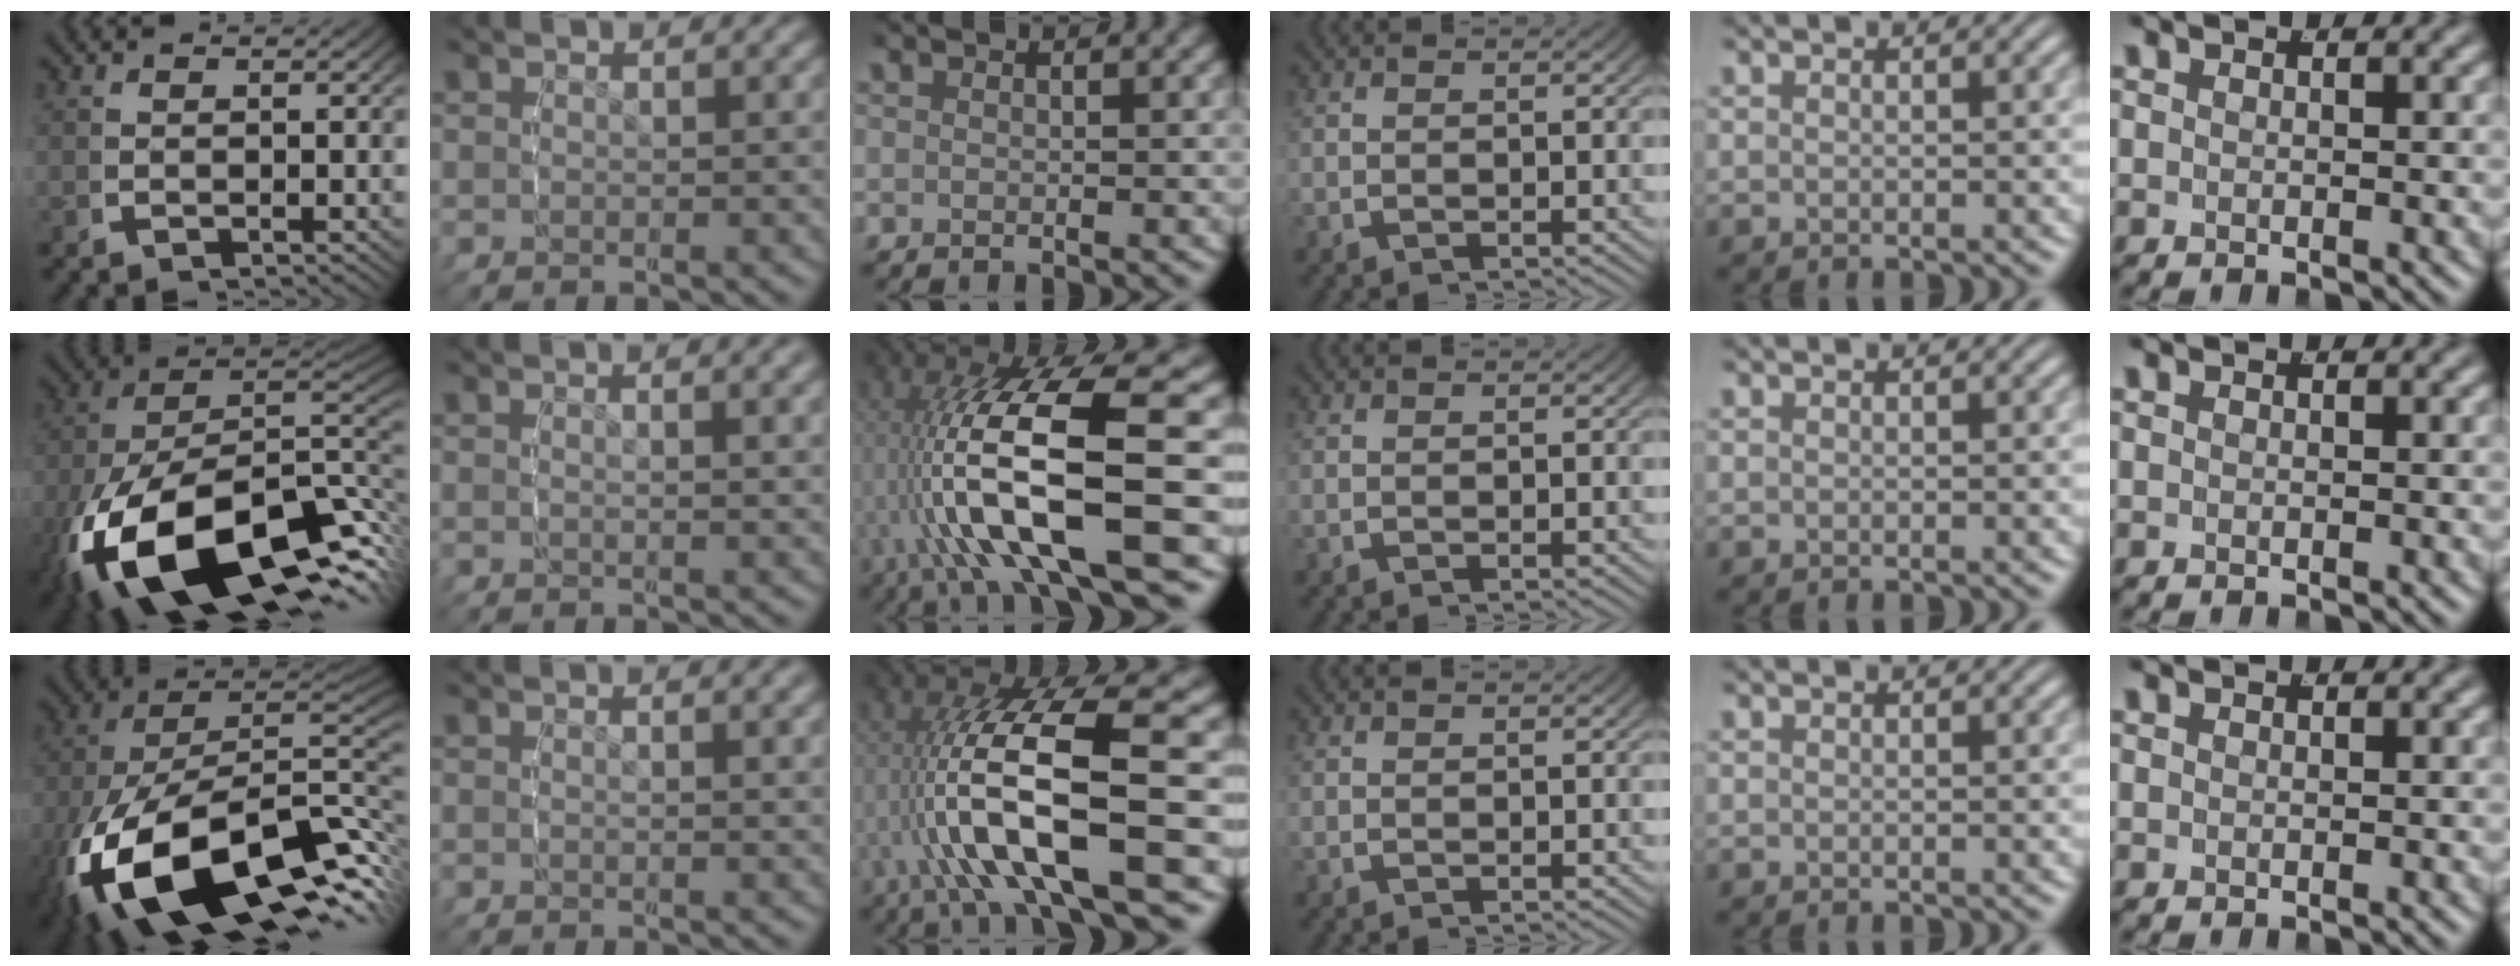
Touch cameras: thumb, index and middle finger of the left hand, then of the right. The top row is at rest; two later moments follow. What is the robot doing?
{"motion": "lift_and_place", "object": "tape"}